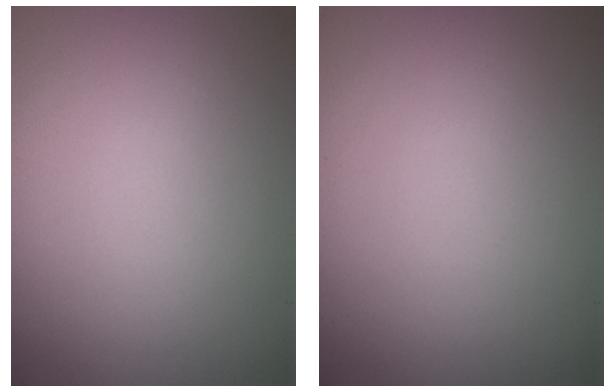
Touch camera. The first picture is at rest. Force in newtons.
{"total": 0.0}